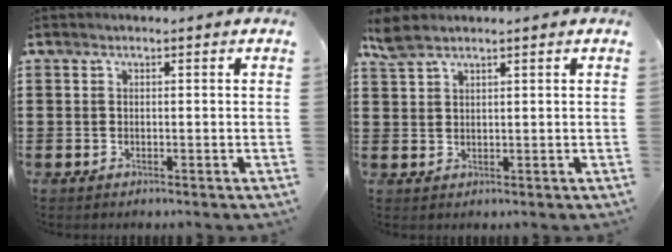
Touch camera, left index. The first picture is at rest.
{"total": 3.1, "force": [2.2, 0.9, 1.9], "torque": [-0.044, 0.002, 0.042]}